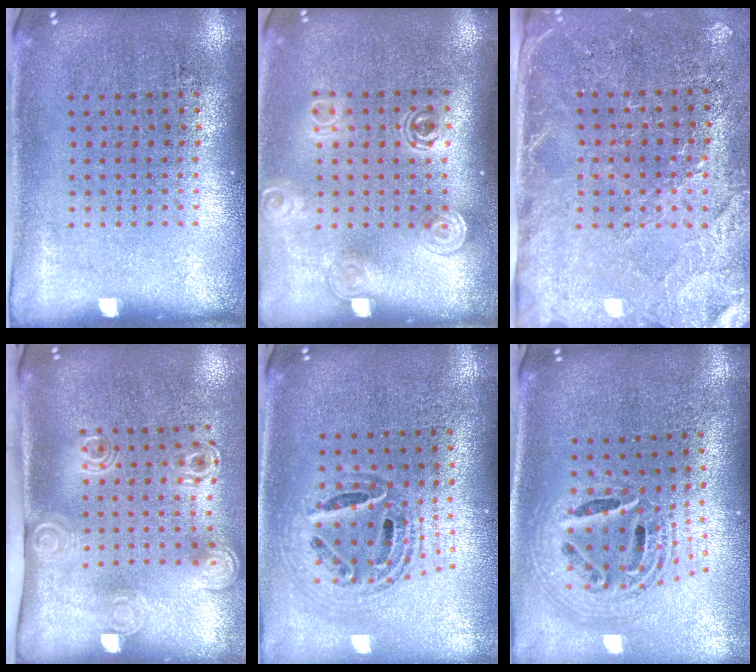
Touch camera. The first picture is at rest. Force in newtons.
{"total": 1.6, "press": 1.2, "slide": 1.0}
{"total": 3.0, "press": 2.8, "slide": 1.1}
{"total": 2.1, "press": 1.5, "slide": 1.5}
{"total": 0.9, "press": 0.9, "slide": 0.2}
{"total": 2.3, "press": 1.7, "slide": 1.5}